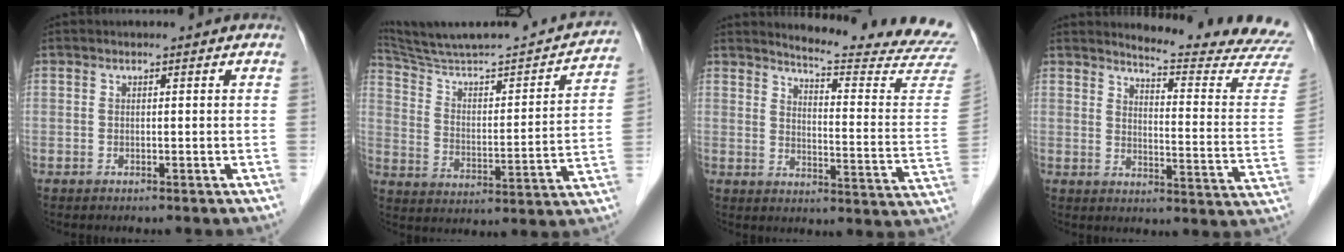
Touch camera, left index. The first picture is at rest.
{"total": 25.3, "force": [22.8, 2.1, 10.9], "torque": [-0.171, -0.021, 0.327]}
{"total": 18.8, "force": [18.3, -1.2, 4.3], "torque": [-0.064, -0.144, 0.206]}
{"total": 17.4, "force": [17.1, -1.0, 3.4], "torque": [-0.044, -0.143, 0.185]}